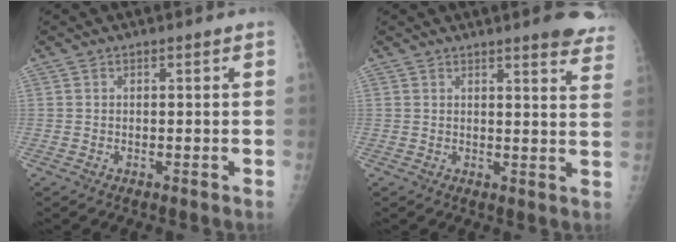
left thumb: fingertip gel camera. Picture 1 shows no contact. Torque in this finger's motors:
{"motor_torque": [1.34, 0.21, 0.68, -0.33, 0.07]}